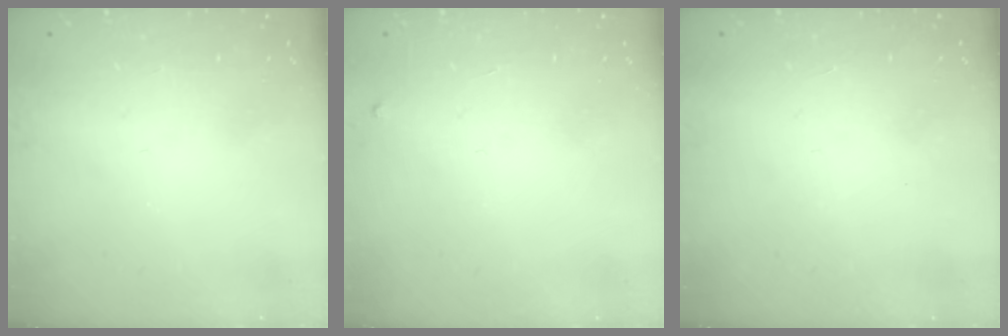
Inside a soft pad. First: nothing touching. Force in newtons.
{"total": 2.3, "press": 2.3, "slide": 0.3}
{"total": 1.5, "press": 1.5, "slide": 0.1}